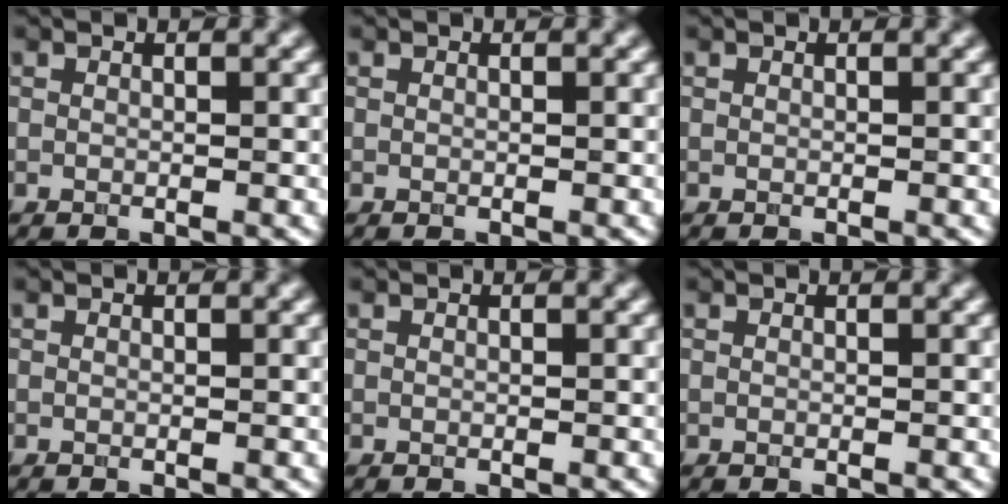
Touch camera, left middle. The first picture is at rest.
{"total": 0.0}
{"total": 0.0}
{"total": 0.0}
{"total": 0.0}
{"total": 0.0}